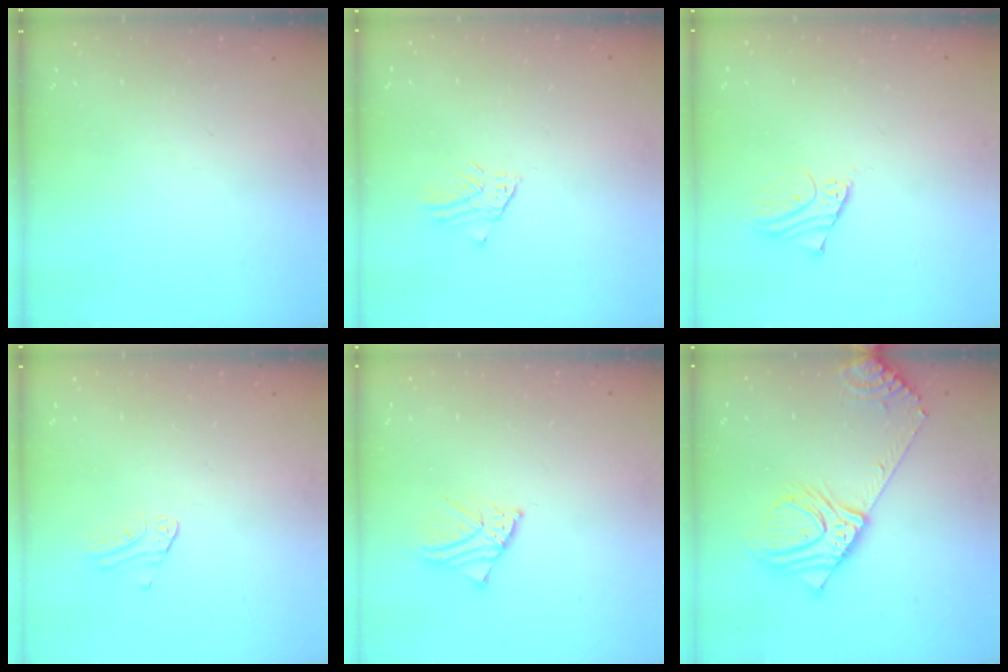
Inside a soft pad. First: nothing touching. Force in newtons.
{"total": 1.5, "press": 1.5, "slide": 0.1}
{"total": 2.8, "press": 2.8, "slide": 0.2}
{"total": 1.3, "press": 1.3, "slide": 0.1}
{"total": 2.7, "press": 2.7, "slide": 0.4}
{"total": 16.7, "press": 16.3, "slide": 3.6}